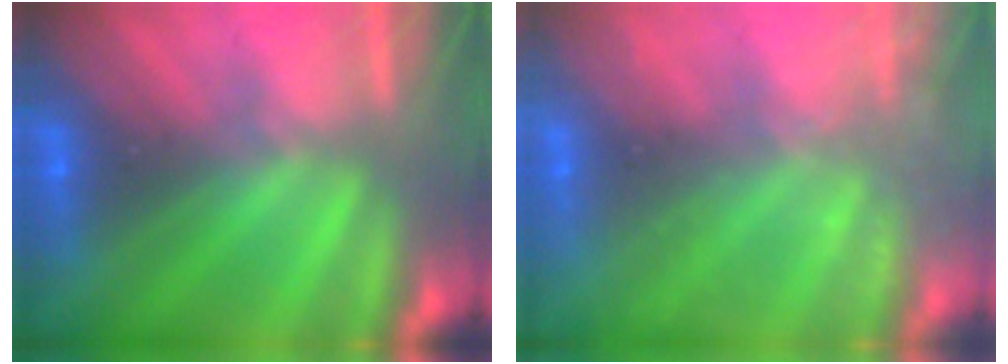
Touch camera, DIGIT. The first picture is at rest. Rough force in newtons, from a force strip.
{"total": 2.4}